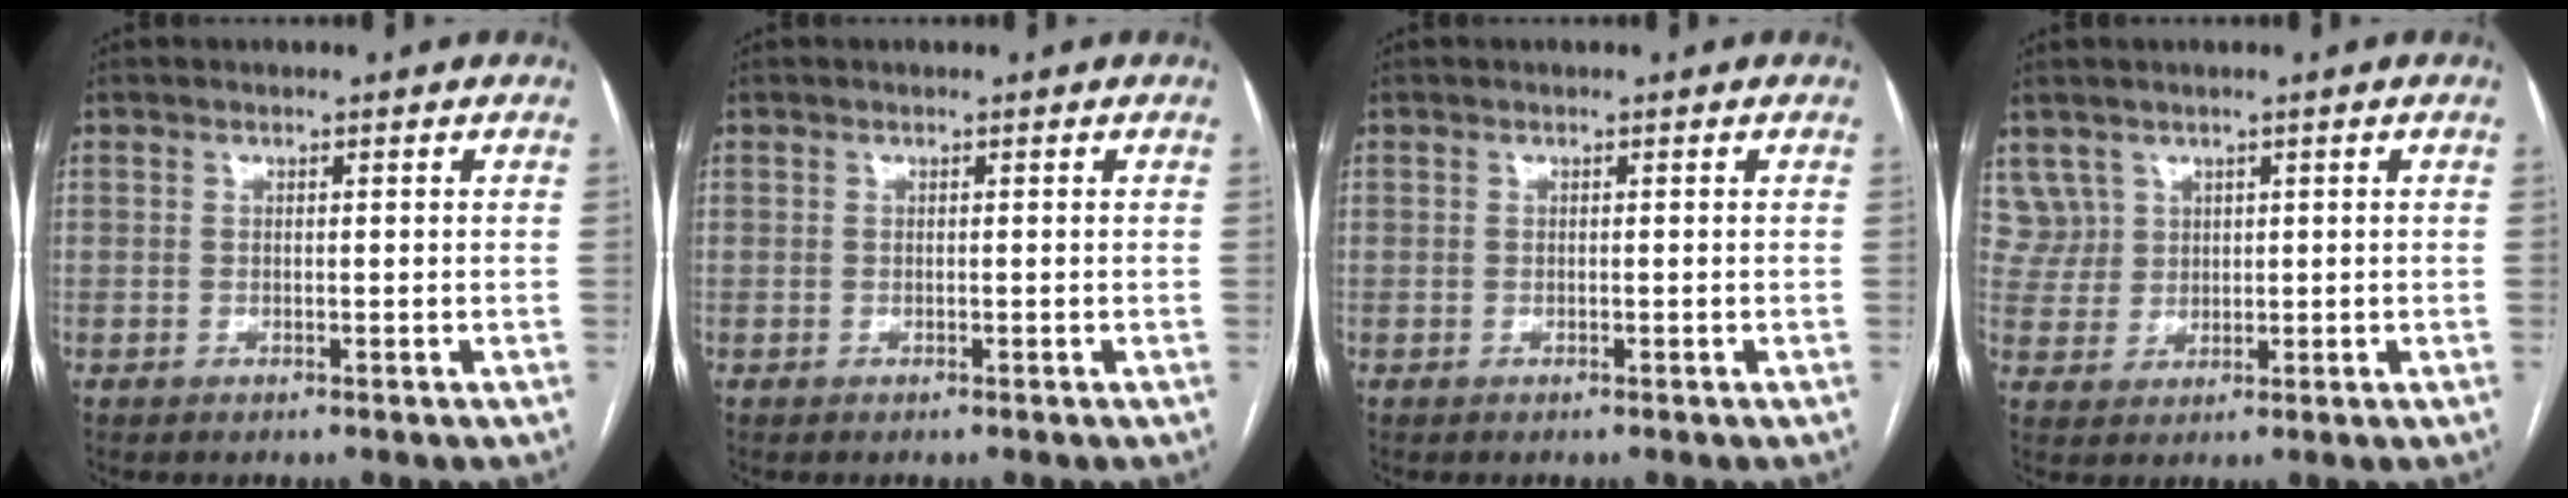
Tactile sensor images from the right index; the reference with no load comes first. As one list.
[{"total": 0.0}, {"total": 0.0}, {"total": 4.4, "force": [2.7, 3.5, -0.3], "torque": [0.014, 0.009, 0.057]}]